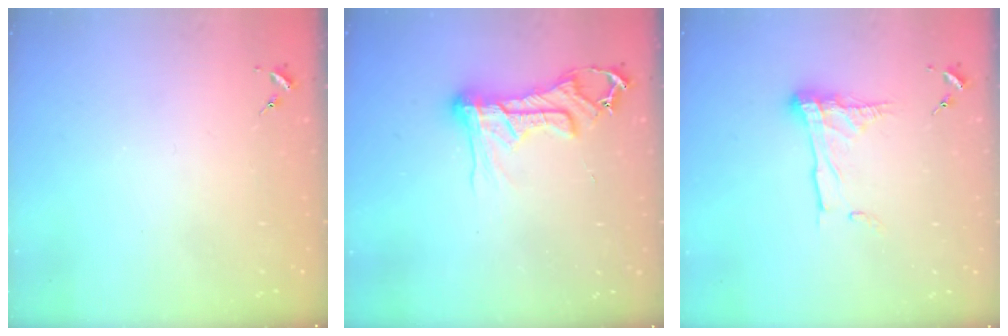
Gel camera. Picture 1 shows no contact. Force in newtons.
{"total": 14.0, "press": 13.9, "slide": 1.3}
{"total": 11.8, "press": 11.7, "slide": 1.1}